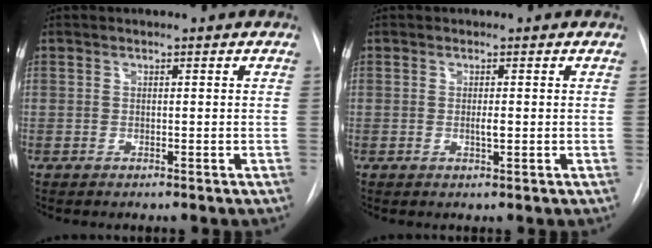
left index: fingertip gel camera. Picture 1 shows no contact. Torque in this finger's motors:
{"motor_torque": [0.35, -0.16, 0.13, 0.05]}